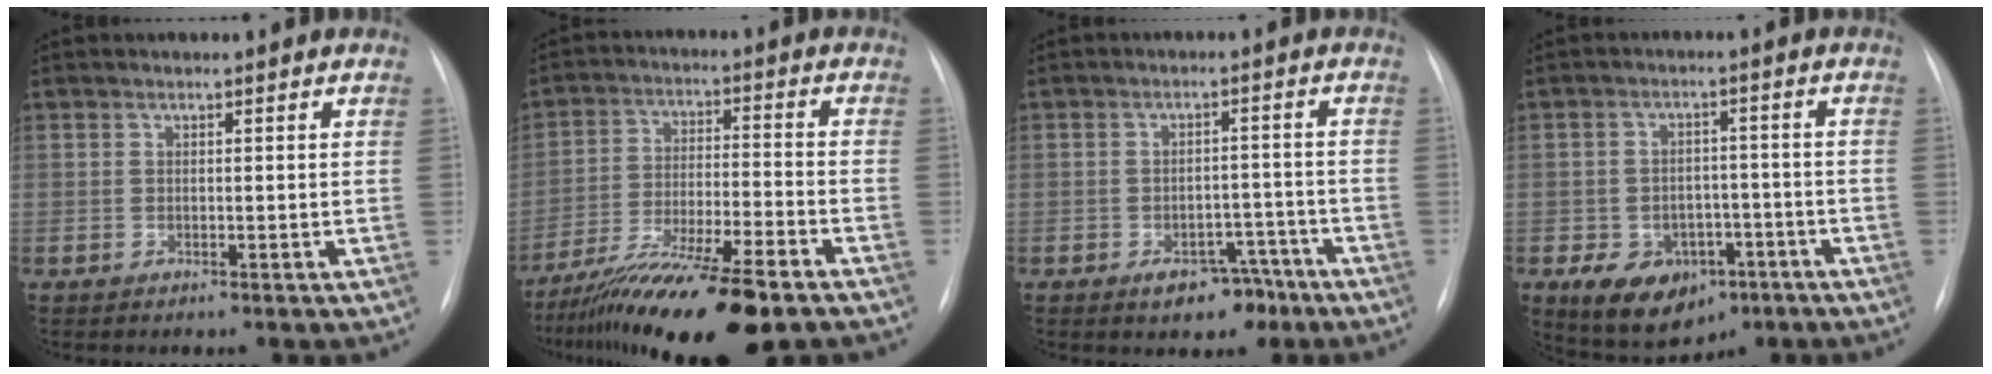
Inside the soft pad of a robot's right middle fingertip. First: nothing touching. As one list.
[{"total": 17.1, "force": [-12.9, 1.2, 11.1], "torque": [-0.188, -0.029, -0.219]}, {"total": 5.6, "force": [-3.6, 3.4, 2.6], "torque": [-0.023, 0.020, -0.043]}, {"total": 9.9, "force": [-5.1, 6.8, 5.1], "torque": [-0.087, 0.011, -0.068]}]